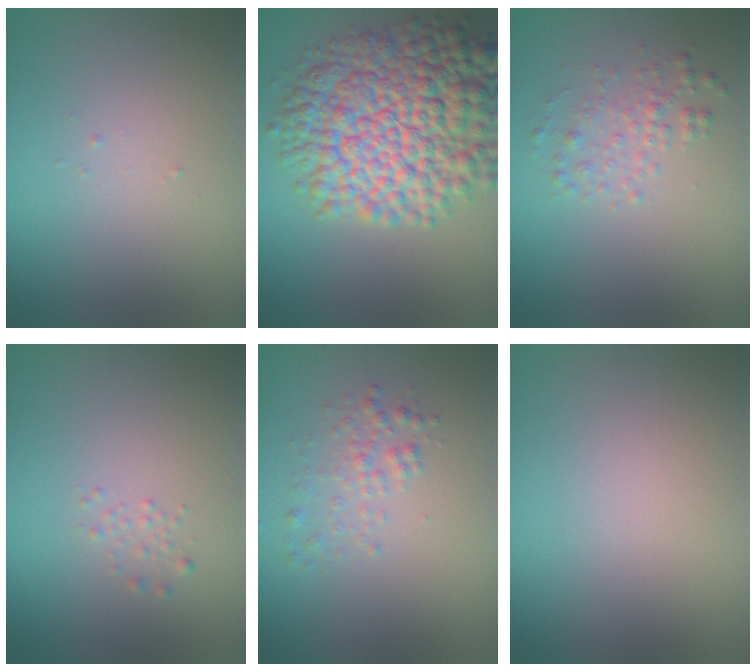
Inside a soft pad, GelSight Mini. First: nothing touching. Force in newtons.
{"total": 12.2, "press": 12.2, "slide": 0.3}
{"total": 2.0, "press": 2.0, "slide": 0.0}
{"total": 0.8, "press": 0.8, "slide": 0.0}
{"total": 1.8, "press": 1.8, "slide": 0.0}
{"total": 0.0}